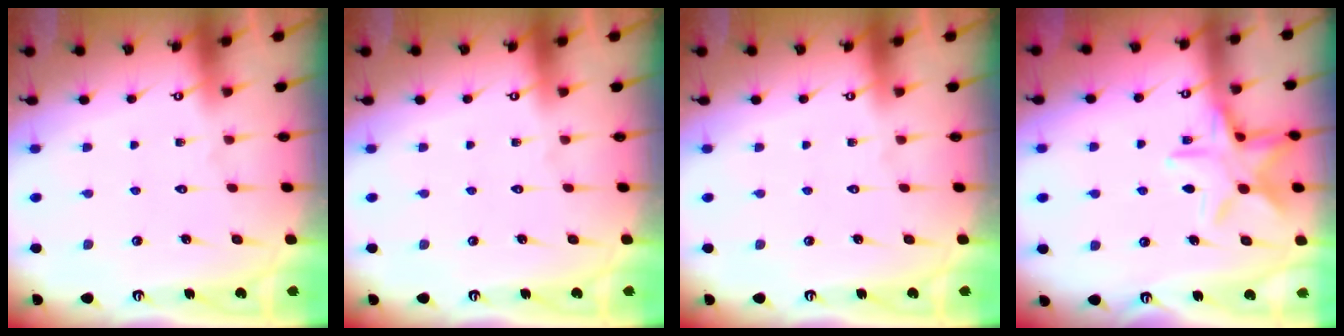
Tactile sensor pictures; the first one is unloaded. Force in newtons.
{"total": 0.0}
{"total": 0.0}
{"total": 13.3, "press": 13.3, "slide": 1.0}